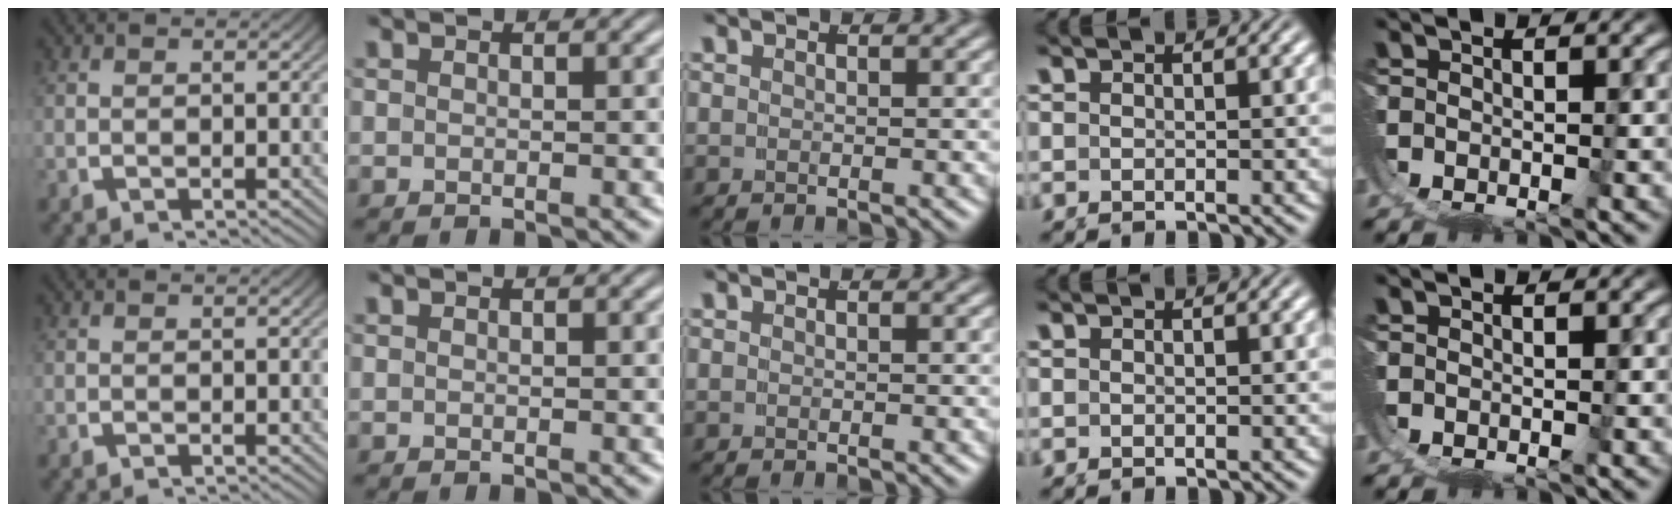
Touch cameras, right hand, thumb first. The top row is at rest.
{}